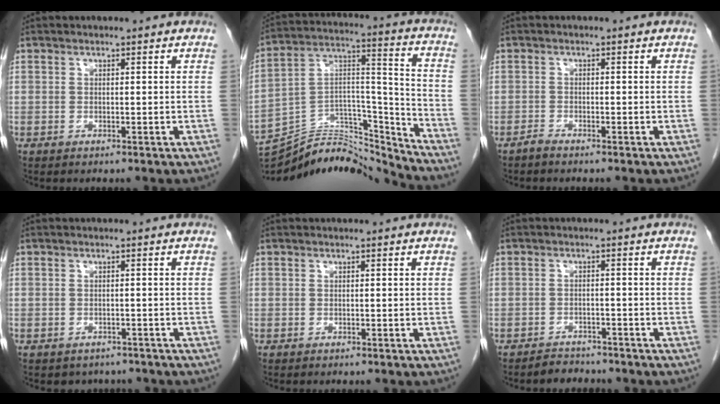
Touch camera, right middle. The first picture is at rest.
{"total": 17.1, "force": [-16.8, 1.6, 3.0], "torque": [-0.051, 0.038, -0.284]}
{"total": 0.9, "force": [-0.8, 0.0, 0.3], "torque": [-0.011, -0.001, -0.017]}
{"total": 3.6, "force": [-3.1, 1.9, 0.3], "torque": [-0.002, 0.007, -0.037]}
{"total": 0.0}
{"total": 2.8, "force": [-2.5, 1.1, -0.2], "torque": [-0.003, 0.000, -0.039]}